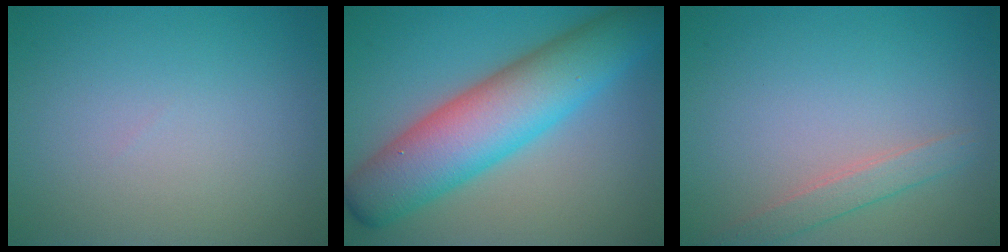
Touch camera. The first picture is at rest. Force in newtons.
{"total": 10.1, "press": 10.1, "slide": 0.0}
{"total": 1.9, "press": 1.9, "slide": 0.1}